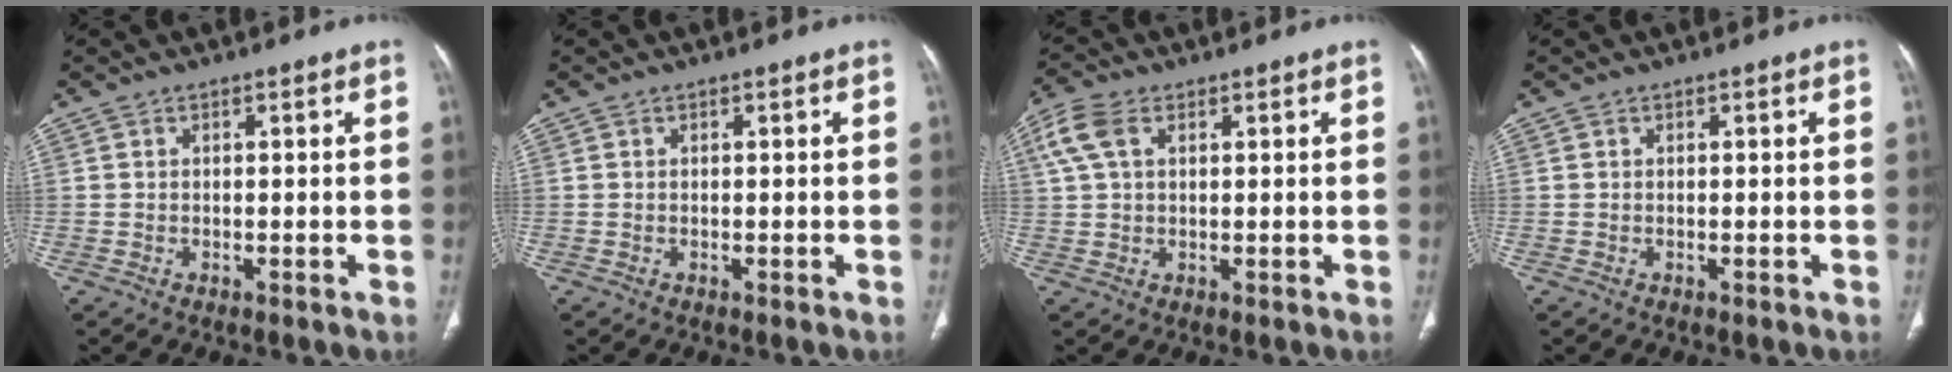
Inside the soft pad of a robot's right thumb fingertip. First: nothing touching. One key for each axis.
{"total": 0.0}
{"total": 5.9, "fx": 2.3, "fy": 3.4, "fz": 4.3, "tx": -0.110, "ty": 0.016, "tz": 0.048}
{"total": 0.0}